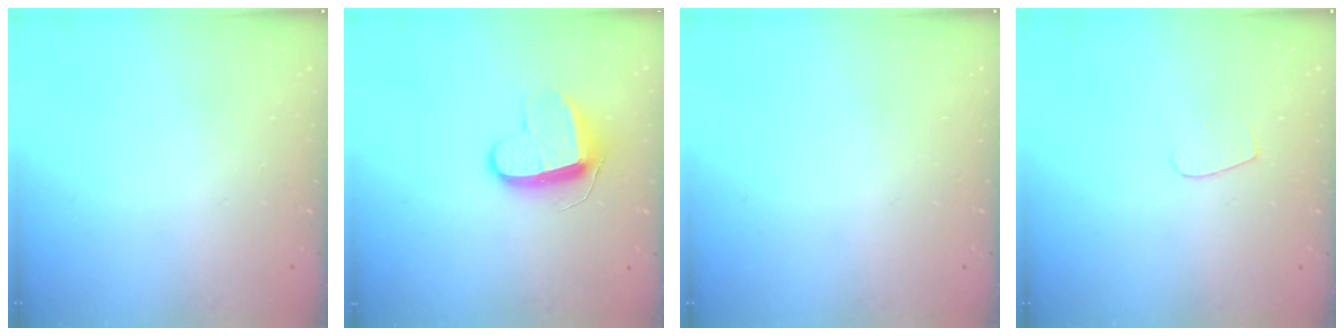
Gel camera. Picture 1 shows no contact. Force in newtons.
{"total": 9.8, "press": 9.8, "slide": 0.2}
{"total": 0.0}
{"total": 3.6, "press": 3.6, "slide": 0.3}